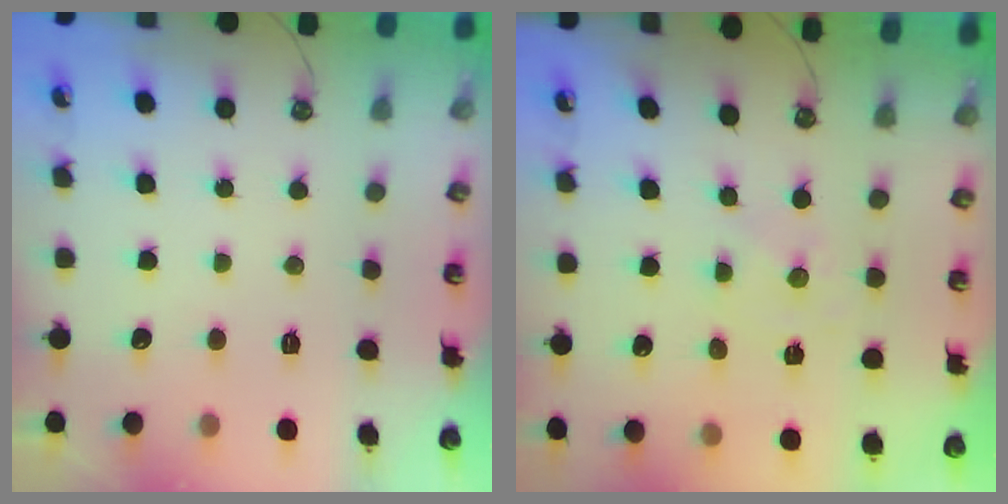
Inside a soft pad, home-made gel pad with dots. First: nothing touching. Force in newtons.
{"total": 0.0}